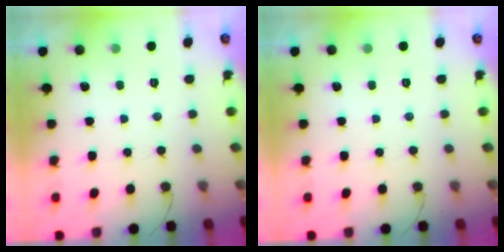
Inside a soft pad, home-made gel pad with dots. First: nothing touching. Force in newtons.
{"total": 0.0}